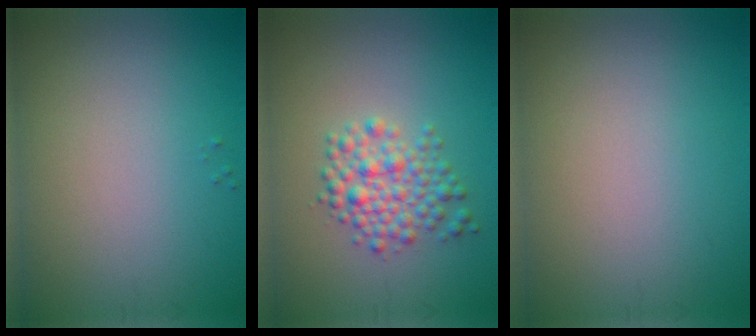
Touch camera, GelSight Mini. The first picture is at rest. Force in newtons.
{"total": 3.4, "press": 3.4, "slide": 0.1}
{"total": 0.0}